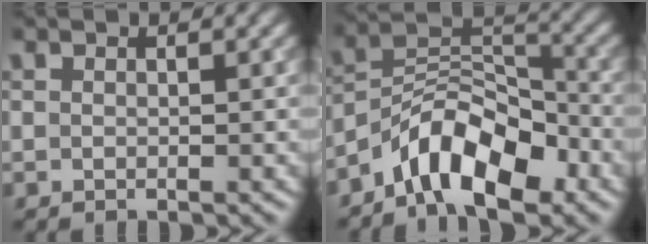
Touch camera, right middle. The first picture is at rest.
{"total": 7.9, "force": [-5.4, 3.3, 4.7], "torque": [-0.066, 0.010, -0.108]}